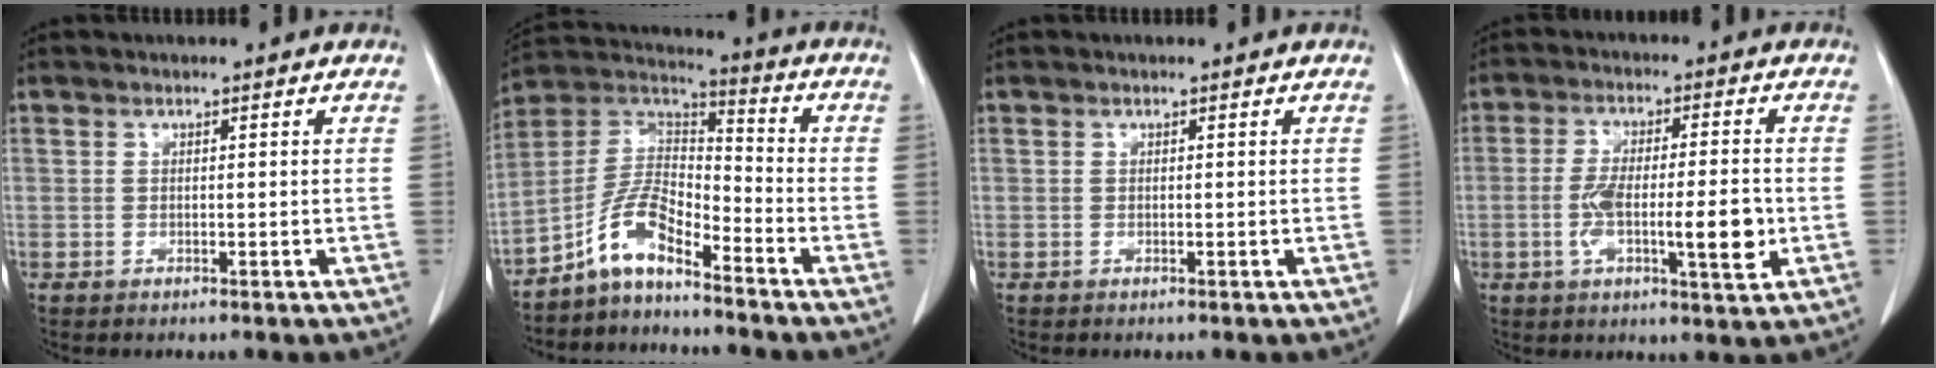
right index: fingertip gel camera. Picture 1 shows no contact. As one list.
[{"total": 8.7, "force": [-6.3, 2.8, 5.3], "torque": [-0.116, 0.028, -0.126]}, {"total": 0.0}, {"total": 10.4, "force": [-2.1, 2.0, 10.0], "torque": [-0.172, 0.002, -0.031]}]